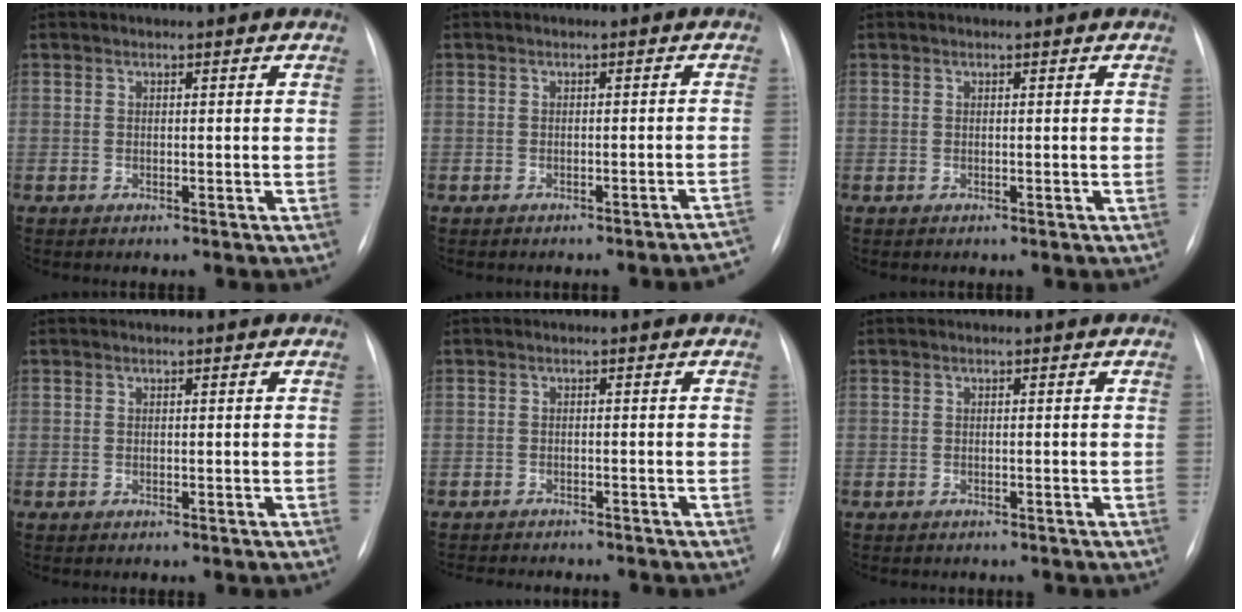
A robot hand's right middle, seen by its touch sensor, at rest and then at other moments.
{"total": 6.8, "force": [-6.4, -0.4, 2.0], "torque": [-0.001, 0.005, -0.066]}
{"total": 0.0}
{"total": 0.0}
{"total": 9.2, "force": [-8.4, 2.0, 3.2], "torque": [-0.043, -0.005, -0.104]}
{"total": 2.1, "force": [-1.8, 1.0, 0.5], "torque": [-0.010, -0.001, -0.021]}